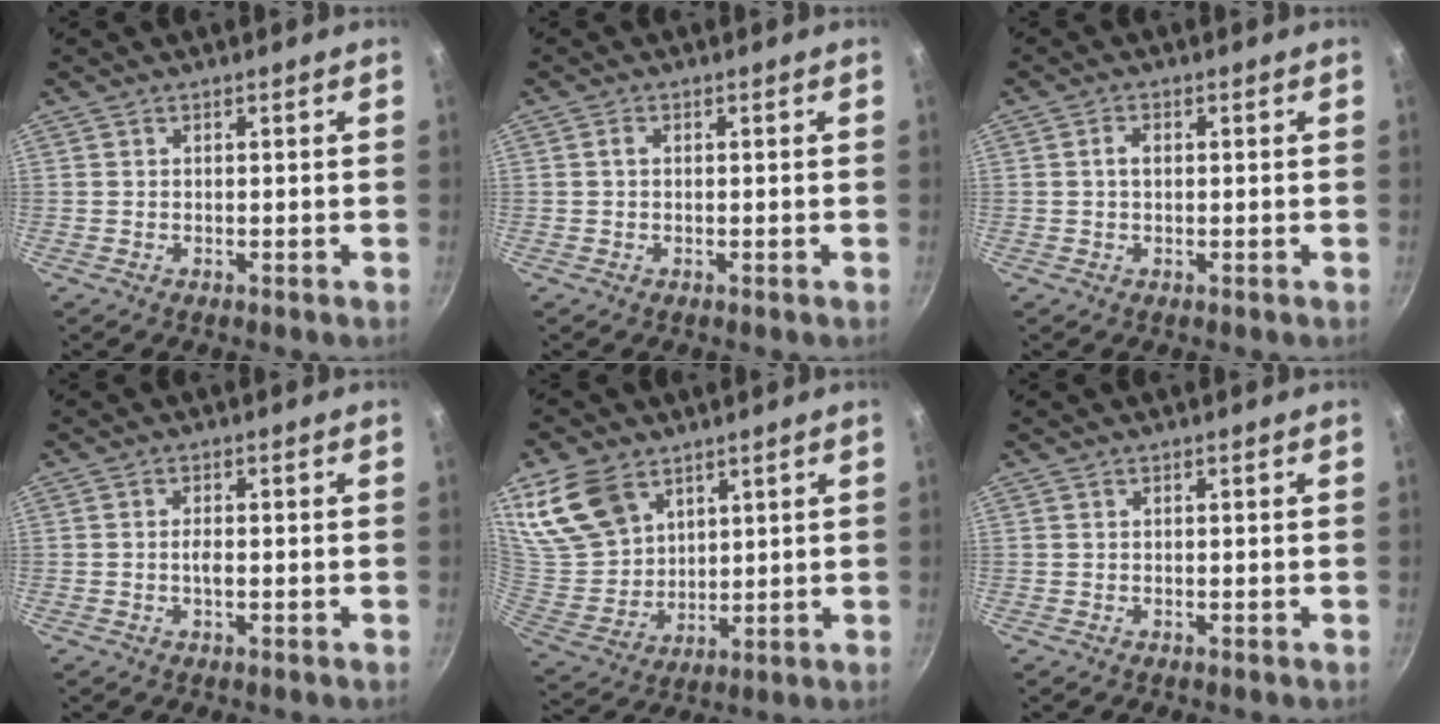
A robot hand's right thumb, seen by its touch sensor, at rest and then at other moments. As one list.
[{"total": 0.7, "force": [0.1, 0.5, 0.5], "torque": [-0.009, 0.003, 0.001]}, {"total": 1.8, "force": [0.2, 1.1, 1.4], "torque": [-0.023, 0.005, 0.002]}, {"total": 1.7, "force": [-0.3, 0.7, 1.5], "torque": [-0.029, 0.004, -0.008]}, {"total": 14.7, "force": [8.4, 9.8, 7.1], "torque": [-0.124, -0.035, 0.181]}, {"total": 0.0}]